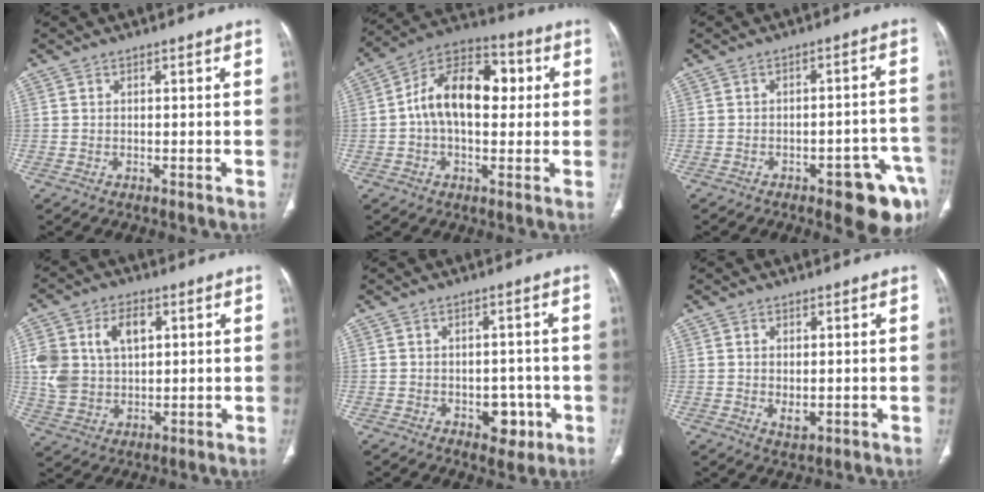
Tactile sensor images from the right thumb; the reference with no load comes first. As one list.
[{"total": 16.0, "force": [1.7, 9.8, 12.5], "torque": [-0.183, 0.035, 0.018]}, {"total": 12.6, "force": [-6.9, 4.2, 9.7], "torque": [-0.065, 0.043, -0.078]}, {"total": 12.6, "force": [3.4, 8.6, 8.6], "torque": [-0.154, 0.004, 0.072]}, {"total": 5.3, "force": [-1.8, 3.6, 3.4], "torque": [-0.016, 0.009, -0.016]}, {"total": 2.8, "force": [-0.1, 1.5, 2.3], "torque": [-0.039, -0.009, 0.005]}]